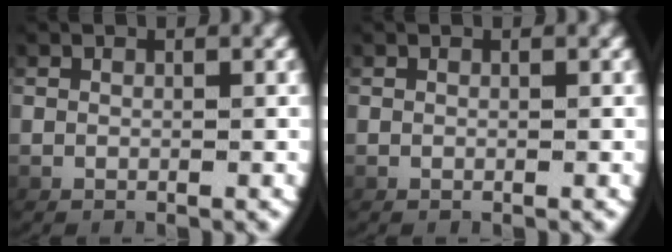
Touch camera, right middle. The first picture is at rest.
{"total": 0.0}